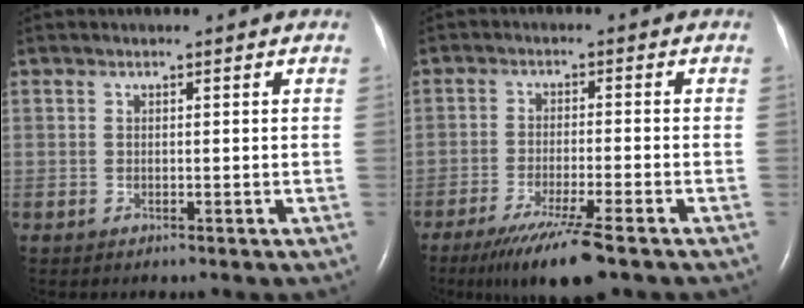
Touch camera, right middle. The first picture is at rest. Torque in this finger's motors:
{"motor_torque": [0.94, -0.75, 0.19, 0.05]}